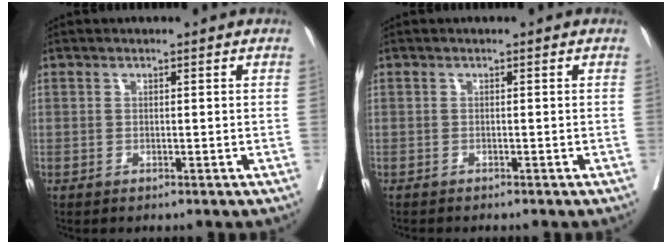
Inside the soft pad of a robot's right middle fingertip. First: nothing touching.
{"total": 1.8, "force": [-1.7, 0.2, 0.6], "torque": [-0.011, -0.003, -0.023]}